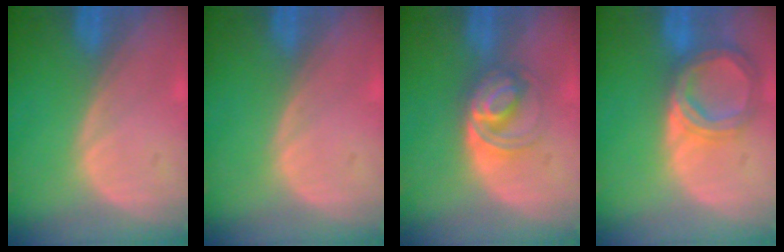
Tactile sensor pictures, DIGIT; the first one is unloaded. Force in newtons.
{"total": 0.0}
{"total": 5.5, "press": 5.3, "slide": 1.3}
{"total": 6.6, "press": 6.1, "slide": 2.5}